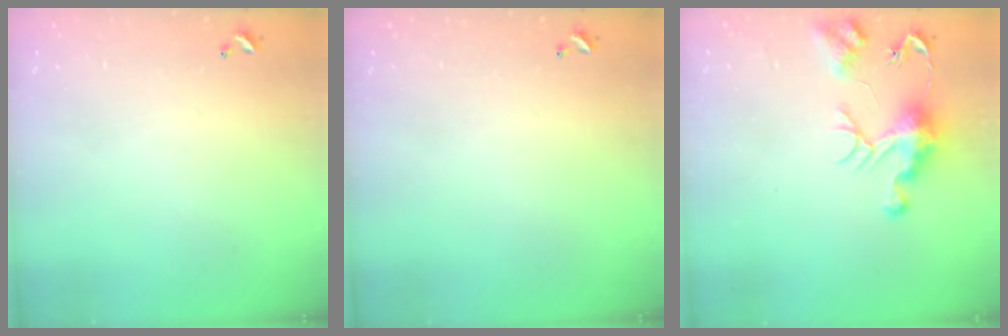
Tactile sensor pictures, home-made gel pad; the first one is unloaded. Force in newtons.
{"total": 0.0}
{"total": 9.4, "press": 9.4, "slide": 0.7}